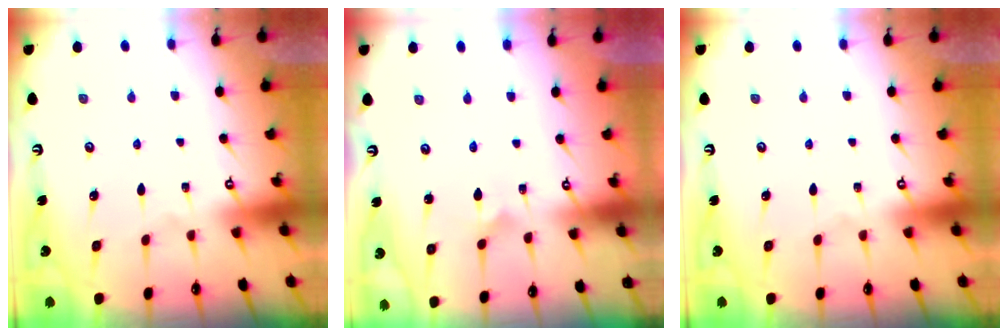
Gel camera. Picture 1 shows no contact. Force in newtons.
{"total": 2.2, "press": 2.2, "slide": 0.1}
{"total": 0.0}